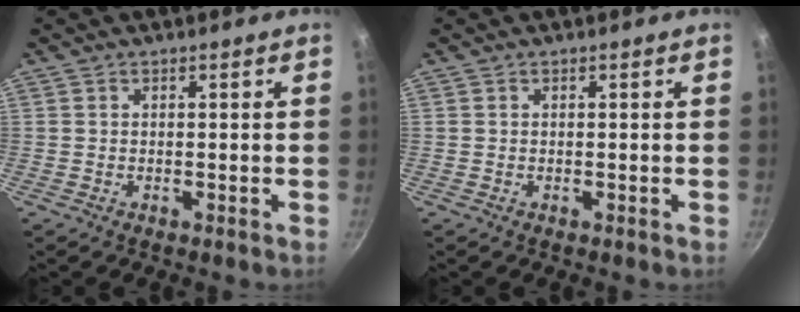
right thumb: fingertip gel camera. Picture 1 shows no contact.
{"total": 0.0}